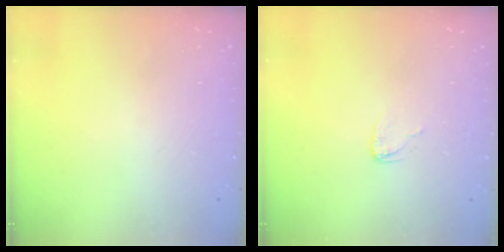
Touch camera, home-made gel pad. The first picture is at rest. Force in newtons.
{"total": 3.0, "press": 3.0, "slide": 0.3}